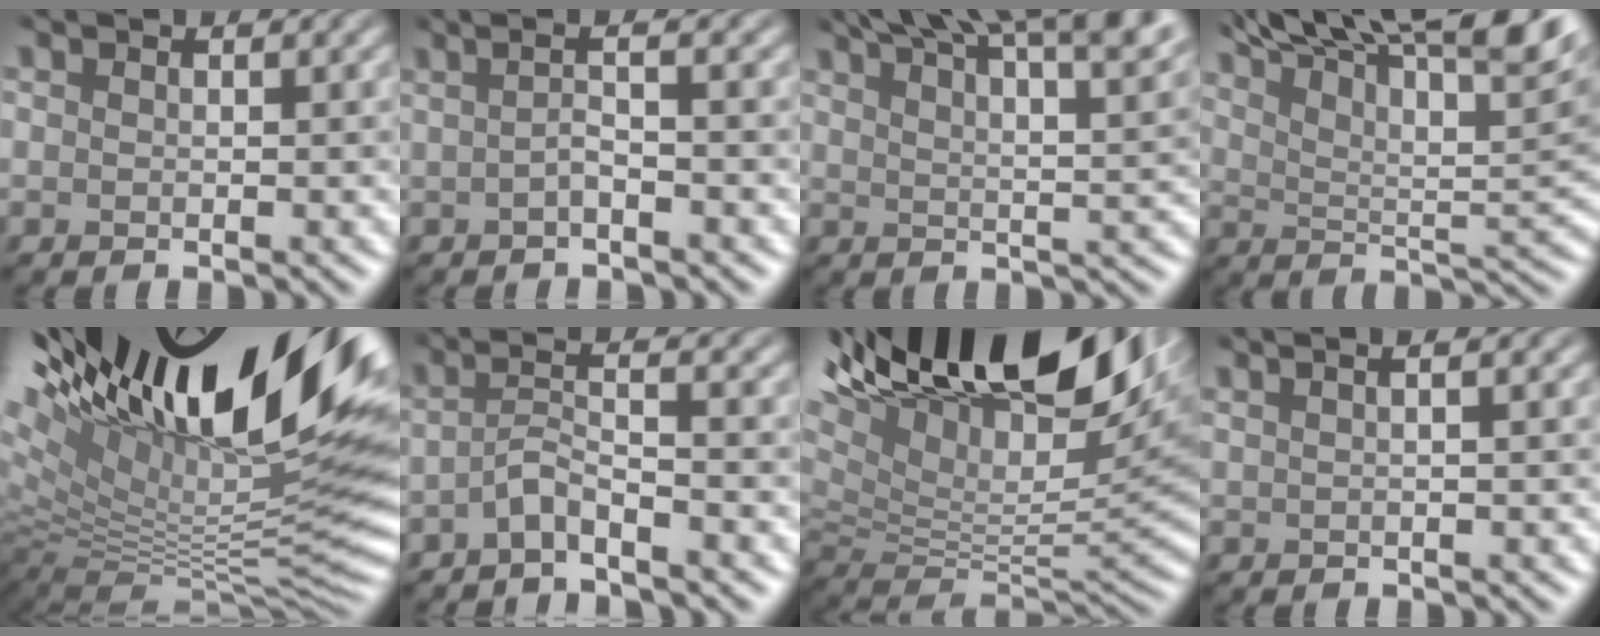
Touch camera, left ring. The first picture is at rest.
{"total": 2.9, "force": [-0.1, 0.8, 2.8], "torque": [-0.025, 0.006, -0.035]}
{"total": 12.2, "force": [8.3, 3.6, 8.1], "torque": [-0.089, 0.031, 0.076]}
{"total": 14.4, "force": [9.6, 4.0, 9.9], "torque": [-0.167, 0.026, 0.158]}
{"total": 19.5, "force": [6.6, 7.4, 16.8], "torque": [-0.211, 0.020, 0.129]}
{"total": 2.7, "force": [-1.9, 0.2, 2.0], "torque": [-0.032, -0.003, -0.044]}
{"total": 16.6, "force": [9.5, 5.7, 12.3], "torque": [-0.208, 0.039, 0.167]}
{"total": 3.8, "force": [2.2, 1.3, 2.8], "torque": [-0.001, 0.033, -0.012]}